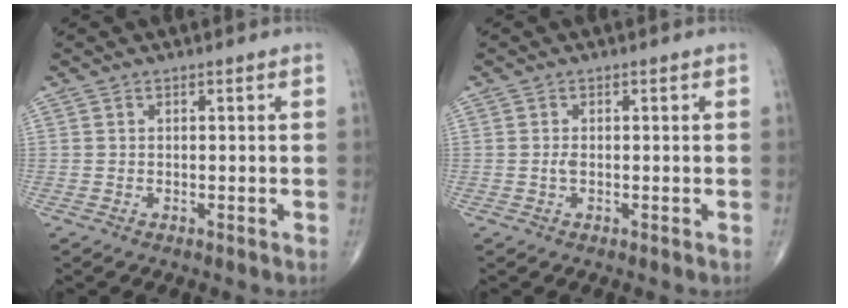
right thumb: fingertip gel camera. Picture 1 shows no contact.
{"total": 0.9, "force": [-0.2, 0.4, 0.8], "torque": [-0.017, -0.001, -0.004]}